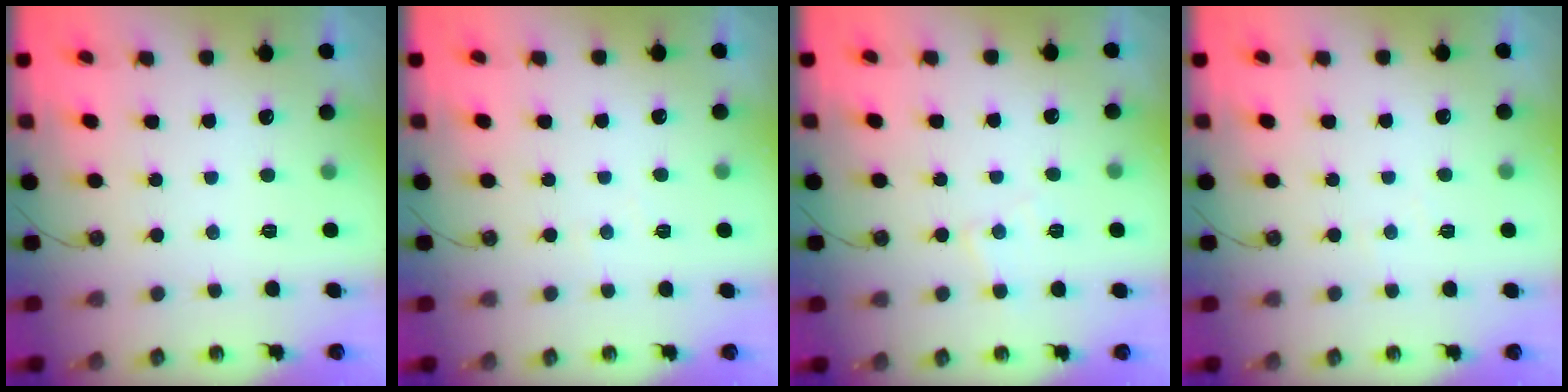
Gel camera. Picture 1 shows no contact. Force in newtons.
{"total": 2.7, "press": 2.7, "slide": 0.4}
{"total": 5.9, "press": 5.8, "slide": 0.8}
{"total": 2.7, "press": 2.7, "slide": 0.4}